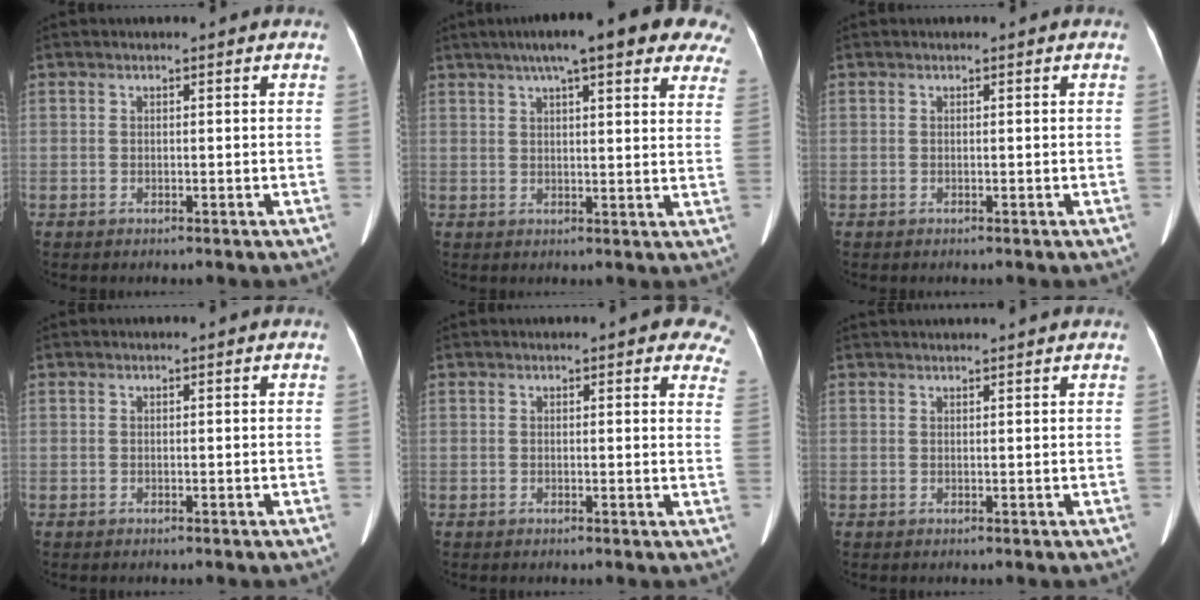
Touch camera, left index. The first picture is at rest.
{"total": 20.0, "force": [14.6, 3.6, 13.2], "torque": [-0.185, 0.045, 0.172]}
{"total": 0.0}
{"total": 0.0}
{"total": 7.5, "force": [6.0, 2.1, 4.0], "torque": [-0.026, -0.009, 0.043]}
{"total": 5.2, "force": [4.9, -0.2, 1.5], "torque": [-0.014, 0.030, 0.060]}